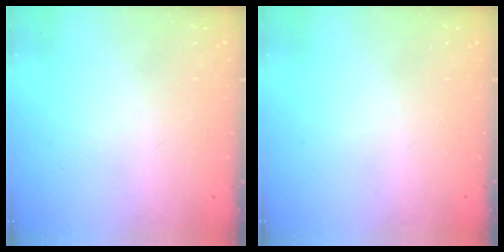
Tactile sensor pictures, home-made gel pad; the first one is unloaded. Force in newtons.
{"total": 0.0}